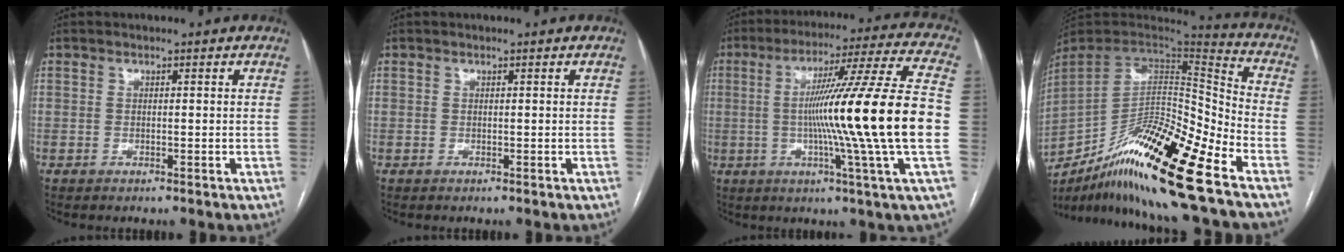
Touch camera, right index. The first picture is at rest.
{"total": 0.0}
{"total": 23.2, "force": [-2.1, -2.5, 22.9], "torque": [-0.332, -0.006, -0.055]}
{"total": 23.5, "force": [-15.3, 1.7, 17.8], "torque": [-0.306, -0.019, -0.275]}